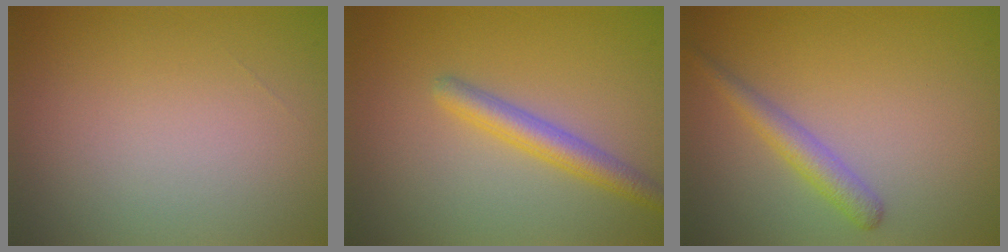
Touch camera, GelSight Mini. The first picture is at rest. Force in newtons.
{"total": 3.0, "press": 3.0, "slide": 0.0}
{"total": 2.2, "press": 2.2, "slide": 0.1}